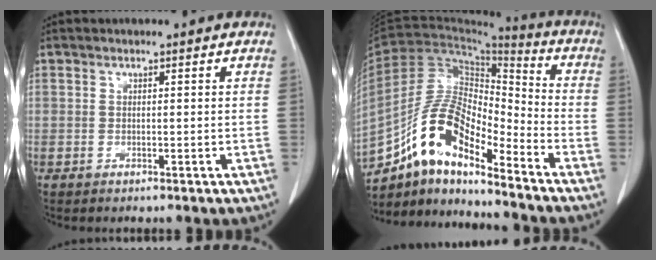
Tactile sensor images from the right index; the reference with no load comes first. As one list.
[{"total": 13.2, "force": [-9.7, 4.0, 8.0], "torque": [-0.151, 0.034, -0.175]}]